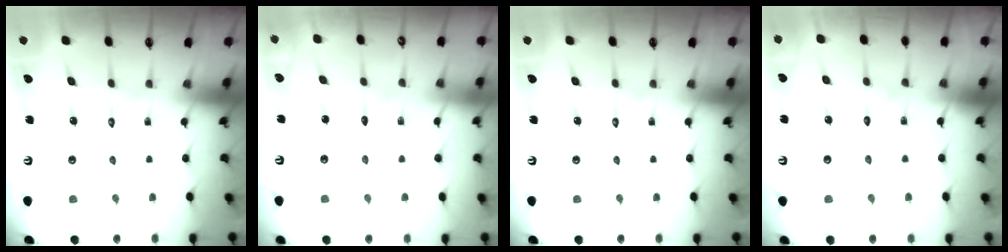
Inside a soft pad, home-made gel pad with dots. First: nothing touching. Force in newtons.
{"total": 2.4, "press": 2.4, "slide": 0.3}
{"total": 0.0}
{"total": 4.7, "press": 4.7, "slide": 0.6}